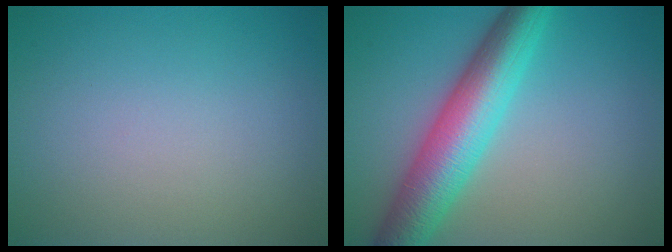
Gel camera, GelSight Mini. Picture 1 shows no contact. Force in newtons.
{"total": 7.7, "press": 7.7, "slide": 0.1}